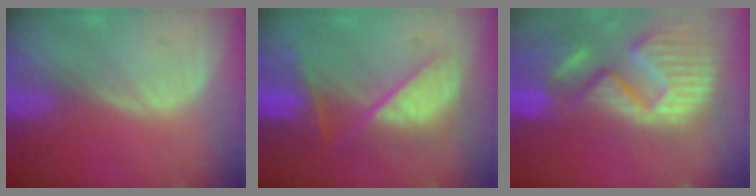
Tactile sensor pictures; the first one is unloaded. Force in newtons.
{"total": 8.0, "press": 8.0, "slide": 0.4}
{"total": 15.1, "press": 12.6, "slide": 8.3}